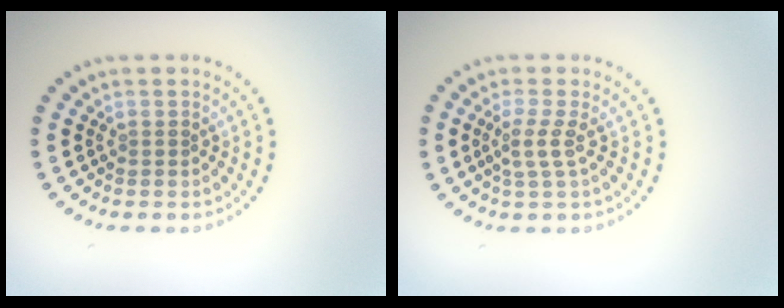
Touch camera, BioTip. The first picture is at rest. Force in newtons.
{"total": 2.1, "press": 1.6, "slide": 1.4}